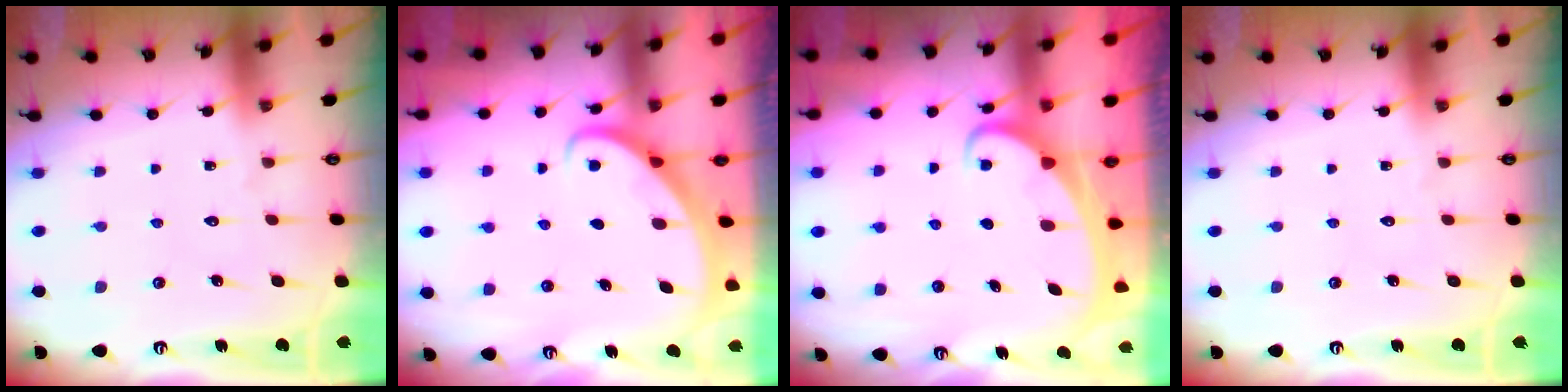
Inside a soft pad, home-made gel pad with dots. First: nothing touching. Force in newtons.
{"total": 2.7, "press": 2.7, "slide": 0.2}
{"total": 1.9, "press": 1.9, "slide": 0.2}
{"total": 0.0}